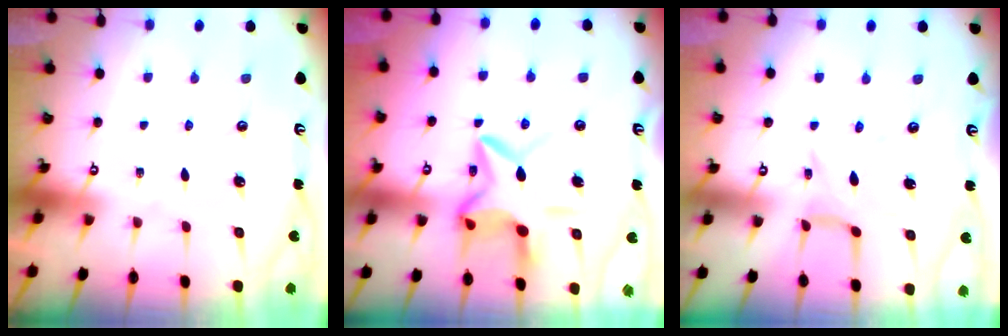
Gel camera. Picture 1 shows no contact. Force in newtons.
{"total": 11.9, "press": 11.8, "slide": 1.6}
{"total": 4.4, "press": 4.4, "slide": 0.7}